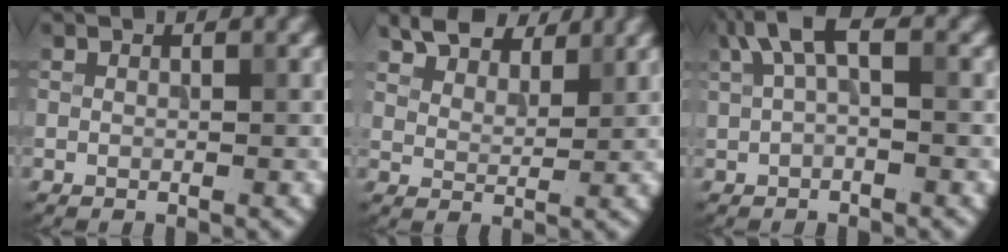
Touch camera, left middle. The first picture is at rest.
{"total": 6.6, "force": [5.4, 2.7, 2.5], "torque": [-0.063, -0.005, 0.103]}
{"total": 3.7, "force": [1.4, 1.3, 3.2], "torque": [-0.060, 0.009, 0.018]}